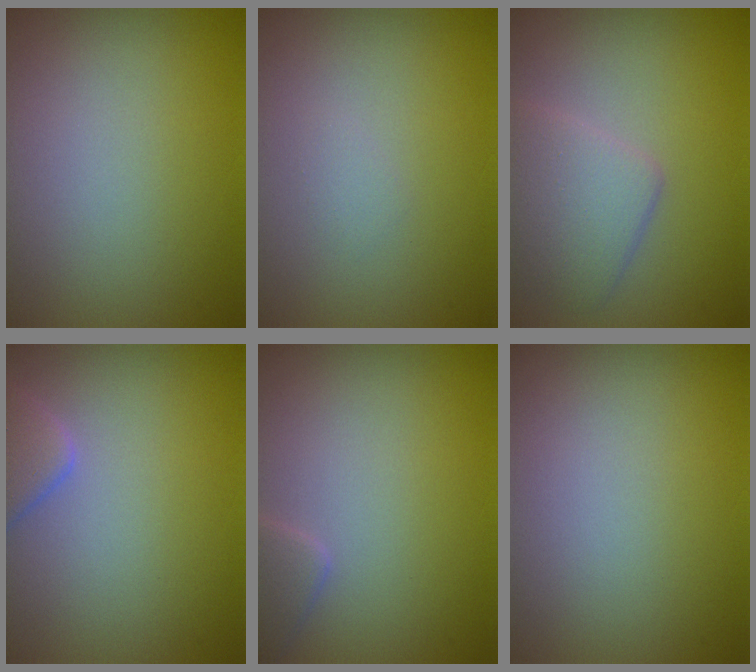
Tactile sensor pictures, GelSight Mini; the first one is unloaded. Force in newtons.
{"total": 0.6, "press": 0.6, "slide": 0.0}
{"total": 3.6, "press": 3.6, "slide": 0.1}
{"total": 2.3, "press": 2.3, "slide": 0.2}
{"total": 1.6, "press": 1.6, "slide": 0.1}
{"total": 0.0}